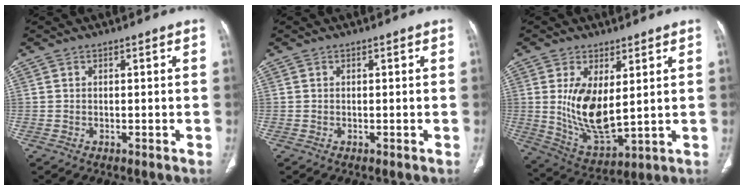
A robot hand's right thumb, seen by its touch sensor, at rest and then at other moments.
{"total": 0.0}
{"total": 11.8, "force": [2.1, 5.5, 10.2], "torque": [-0.184, -0.028, 0.059]}